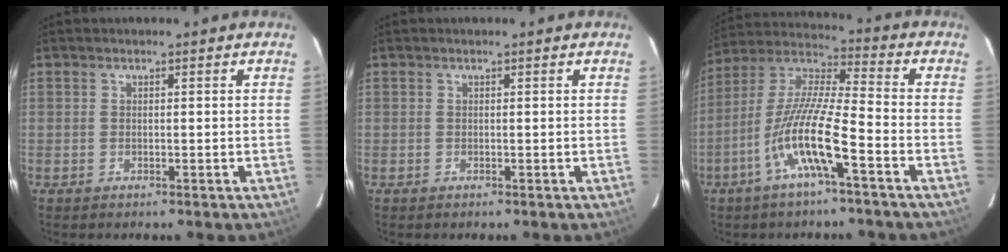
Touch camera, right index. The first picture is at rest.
{"total": 0.0}
{"total": 13.2, "force": [-6.1, 1.1, 11.6], "torque": [-0.231, -0.001, -0.123]}